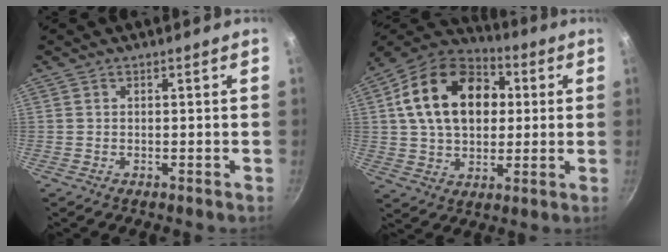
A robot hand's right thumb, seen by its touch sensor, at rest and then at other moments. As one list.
[{"total": 21.0, "force": [4.2, 14.7, 14.4], "torque": [-0.215, 0.021, 0.058]}]